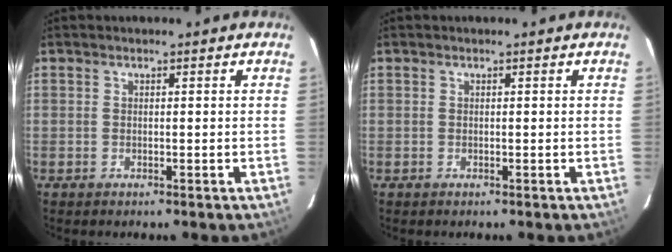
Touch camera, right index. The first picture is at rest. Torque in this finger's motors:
{"motor_torque": [0.00, 0.00, 0.00, 0.00]}